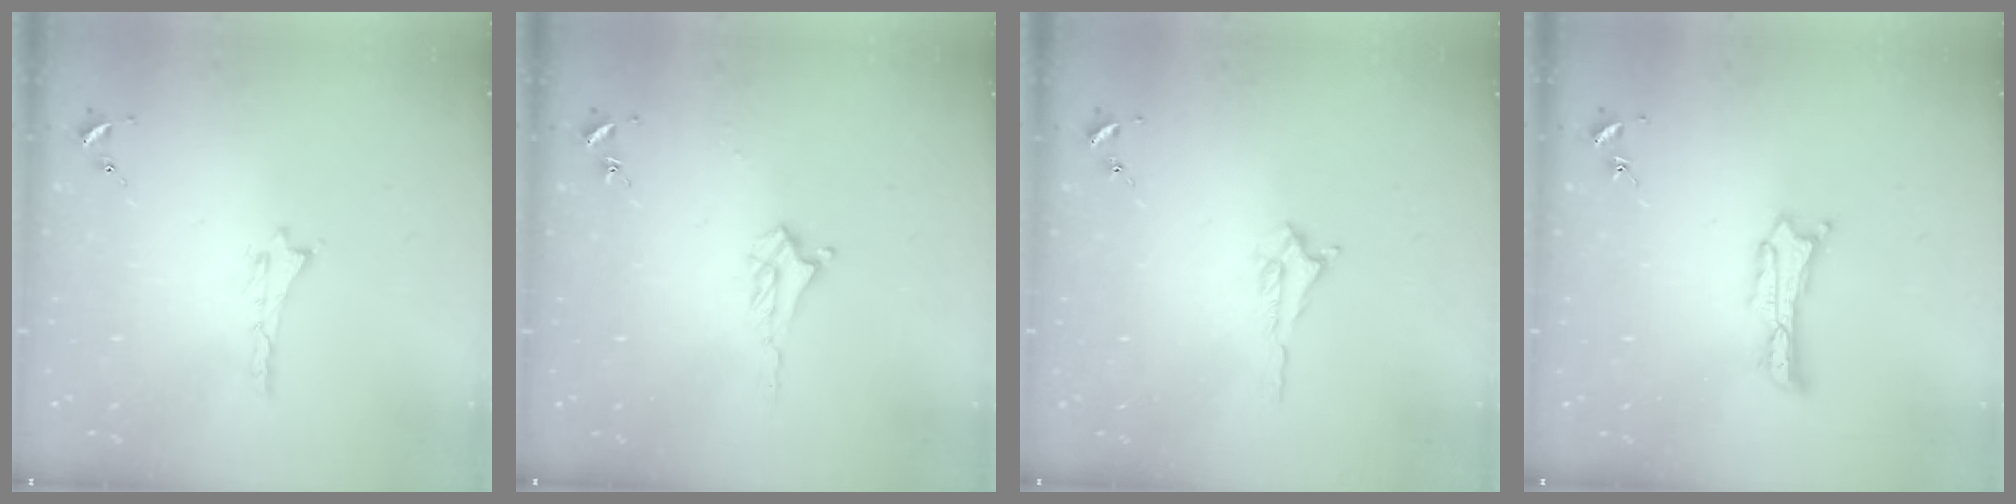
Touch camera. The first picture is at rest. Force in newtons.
{"total": 2.4, "press": 2.4, "slide": 0.4}
{"total": 0.7, "press": 0.7, "slide": 0.2}
{"total": 1.8, "press": 1.8, "slide": 0.3}